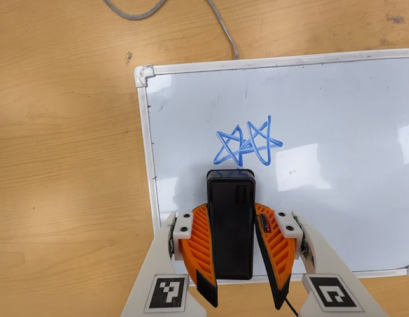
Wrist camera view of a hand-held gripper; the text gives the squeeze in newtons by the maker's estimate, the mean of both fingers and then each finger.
{"total": 7.6, "left": 6.1, "right": 9.1}